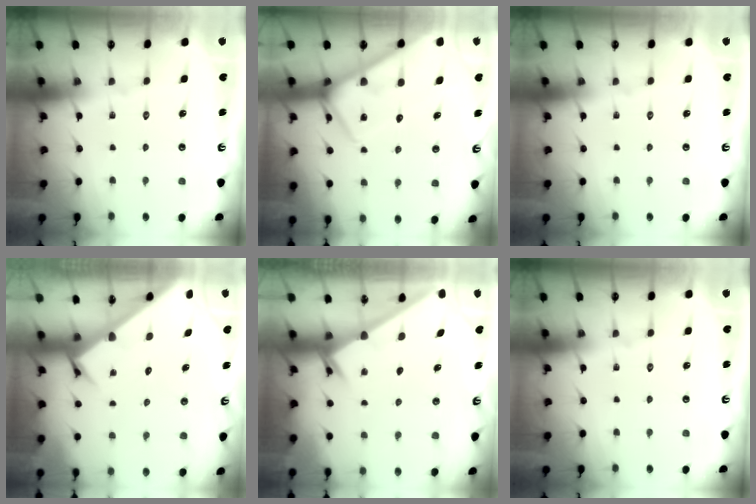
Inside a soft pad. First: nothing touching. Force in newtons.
{"total": 9.2, "press": 9.2, "slide": 0.7}
{"total": 0.0}
{"total": 3.4, "press": 3.4, "slide": 0.2}
{"total": 2.4, "press": 2.4, "slide": 0.2}
{"total": 0.0}